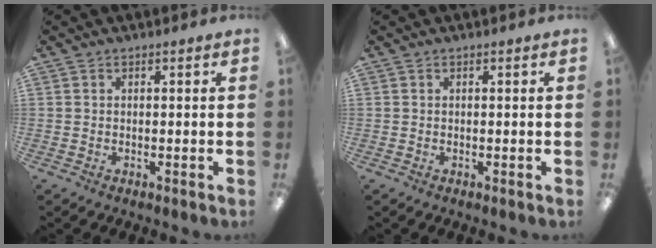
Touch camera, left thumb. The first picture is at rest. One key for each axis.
{"total": 0.0}